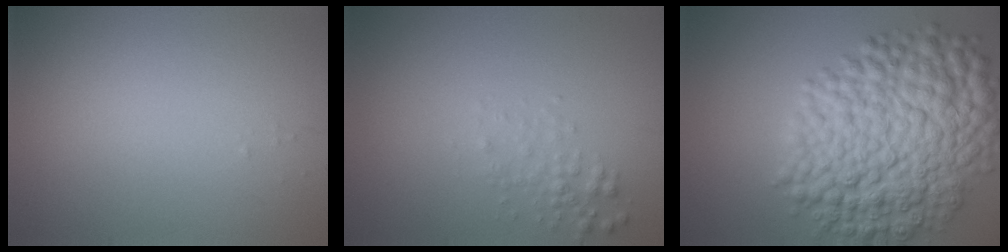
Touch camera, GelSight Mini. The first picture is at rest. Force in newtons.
{"total": 1.5, "press": 1.5, "slide": 0.1}
{"total": 12.2, "press": 12.2, "slide": 0.2}